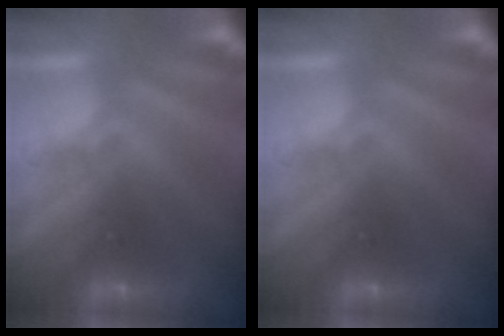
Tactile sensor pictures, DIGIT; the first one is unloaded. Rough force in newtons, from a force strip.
{"total": 0.0}